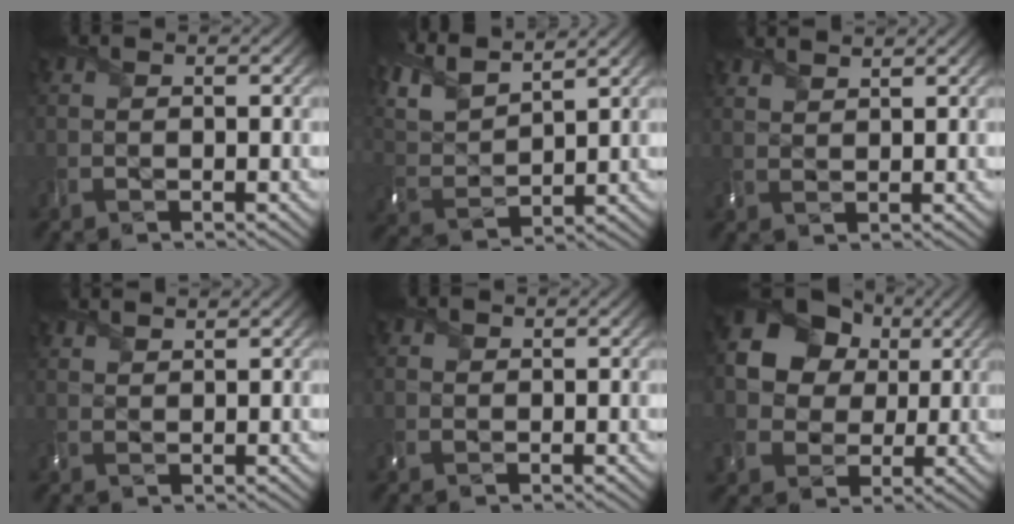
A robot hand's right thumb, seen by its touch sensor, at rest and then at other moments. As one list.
[{"total": 8.8, "force": [6.7, 2.6, 5.0], "torque": [-0.138, 0.023, 0.137]}, {"total": 2.7, "force": [2.5, 0.6, 1.0], "torque": [-0.024, 0.000, 0.049]}, {"total": 2.2, "force": [2.0, 0.4, 0.7], "torque": [-0.022, 0.001, 0.041]}, {"total": 1.1, "force": [0.5, 1.0, 0.3], "torque": [-0.008, -0.001, 0.010]}, {"total": 14.6, "force": [3.9, 12.4, 6.4], "torque": [-0.190, 0.034, 0.072]}]